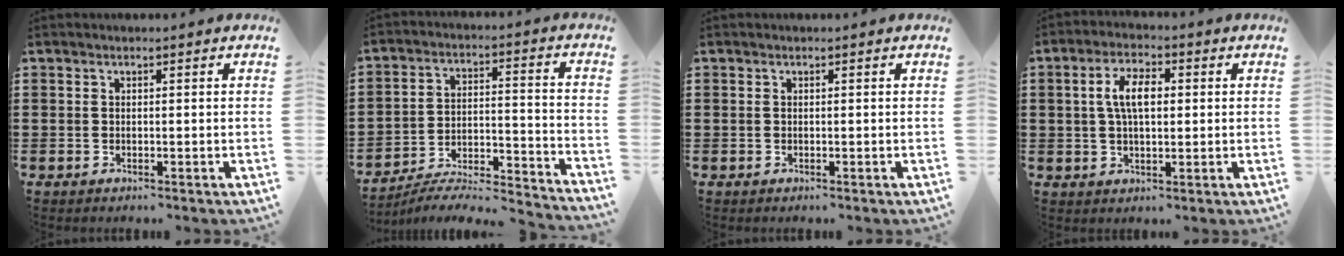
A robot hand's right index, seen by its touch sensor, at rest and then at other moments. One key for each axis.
{"total": 5.1, "fx": -4.7, "fy": 0.8, "fz": 1.9, "tx": -0.032, "ty": -0.005, "tz": -0.094}
{"total": 0.0}
{"total": 5.9, "fx": 0.8, "fy": 2.8, "fz": 5.1, "tx": -0.106, "ty": 0.013, "tz": 0.010}